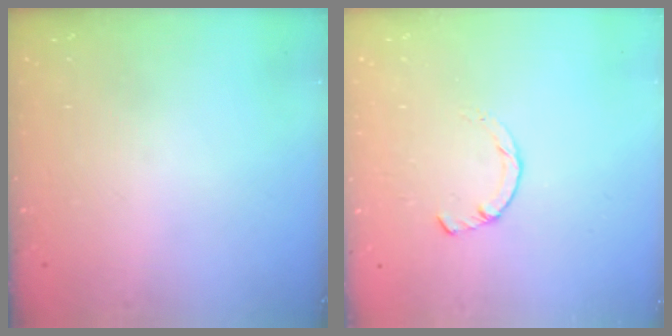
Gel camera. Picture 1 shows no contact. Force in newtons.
{"total": 2.3, "press": 2.3, "slide": 0.1}